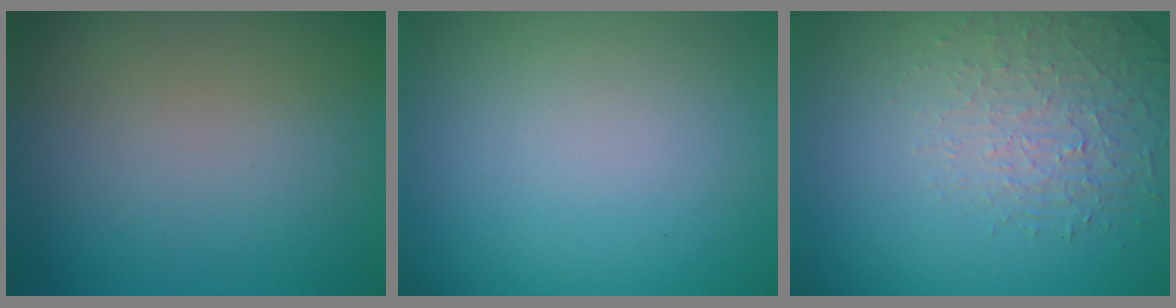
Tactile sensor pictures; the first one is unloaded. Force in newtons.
{"total": 0.0}
{"total": 1.9, "press": 1.4, "slide": 1.3}